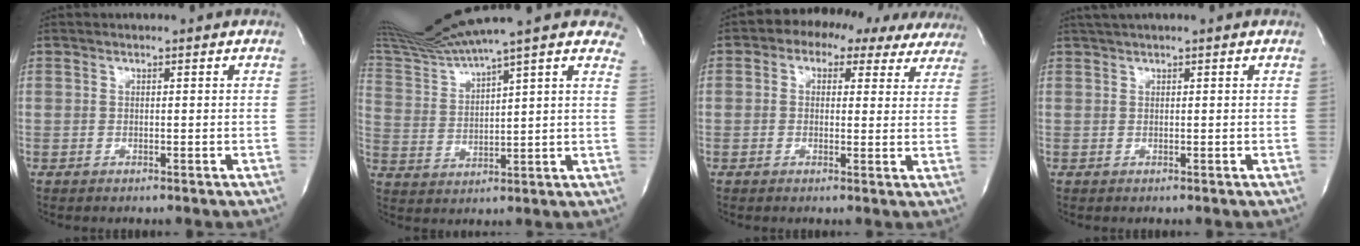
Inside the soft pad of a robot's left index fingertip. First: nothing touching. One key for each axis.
{"total": 22.8, "fx": 20.2, "fy": 0.9, "fz": 10.4, "tx": -0.177, "ty": -0.019, "tz": 0.295}
{"total": 13.3, "fx": 9.2, "fy": 7.3, "fz": 6.2, "tx": -0.079, "ty": 0.047, "tz": 0.103}
{"total": 3.0, "fx": 2.5, "fy": 0.0, "fz": 1.7, "tx": -0.026, "ty": 0.027, "tz": 0.043}